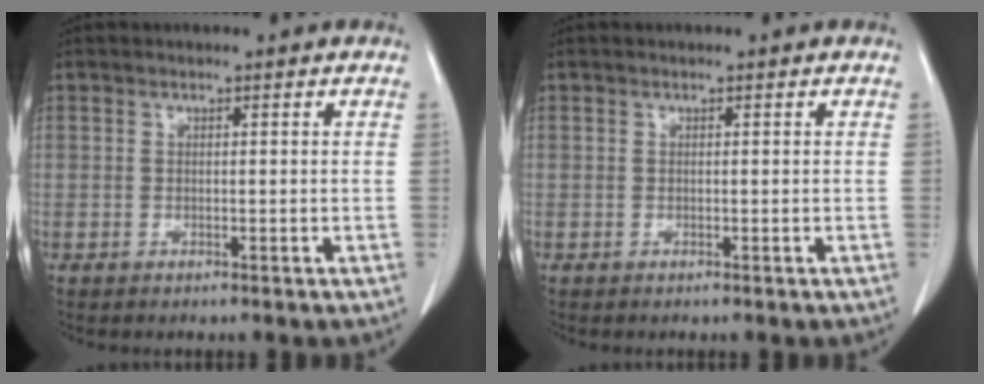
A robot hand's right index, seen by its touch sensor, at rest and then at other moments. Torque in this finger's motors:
{"motor_torque": [0.00, 0.00, 0.00, 0.00]}